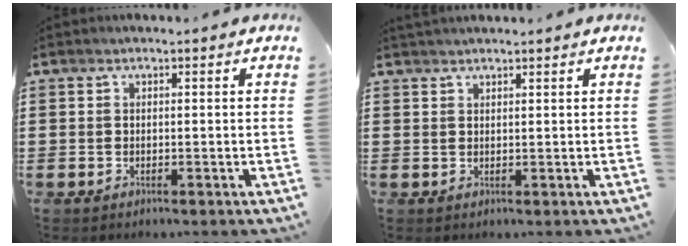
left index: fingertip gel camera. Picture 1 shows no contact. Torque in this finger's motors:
{"motor_torque": [0.41, 0.27, 0.00, 0.00]}